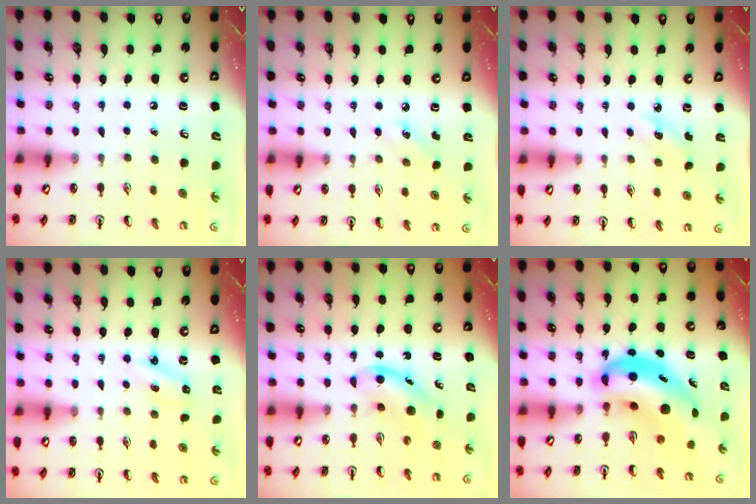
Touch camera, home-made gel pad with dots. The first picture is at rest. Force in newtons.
{"total": 2.3, "press": 2.2, "slide": 0.8}
{"total": 2.7, "press": 2.5, "slide": 1.0}
{"total": 2.6, "press": 2.4, "slide": 0.8}
{"total": 4.5, "press": 4.4, "slide": 1.1}
{"total": 9.5, "press": 9.1, "slide": 2.7}